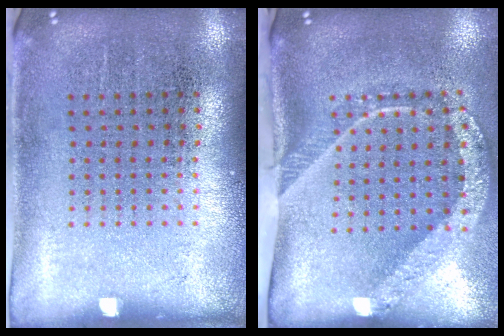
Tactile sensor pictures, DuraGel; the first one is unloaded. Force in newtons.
{"total": 2.4, "press": 1.7, "slide": 1.7}